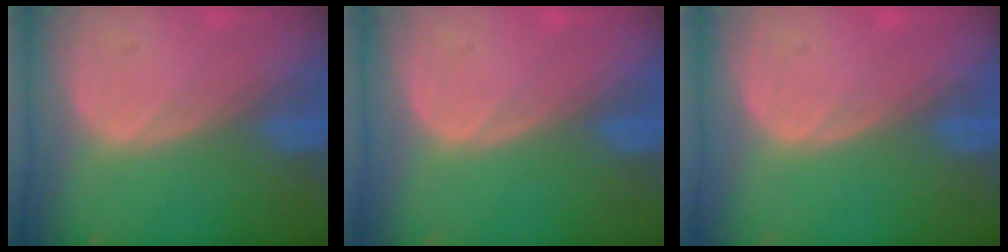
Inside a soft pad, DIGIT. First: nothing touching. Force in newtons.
{"total": 0.0}
{"total": 0.0}